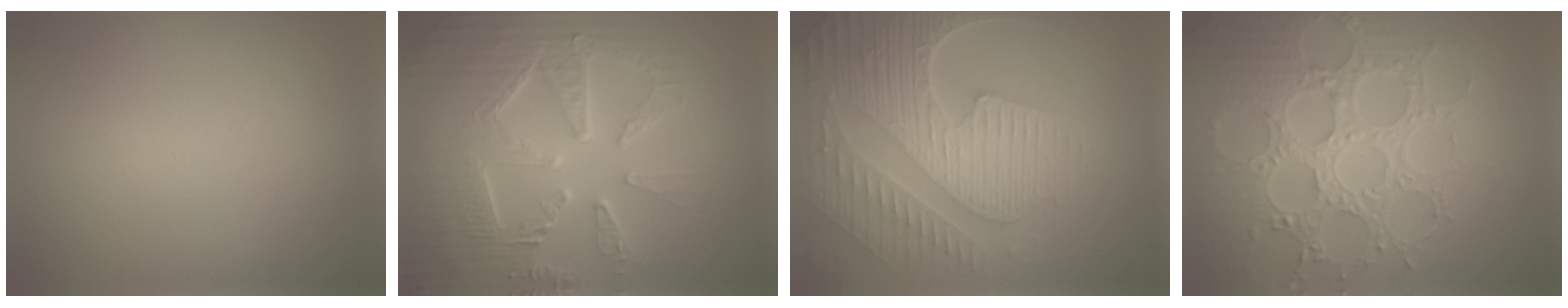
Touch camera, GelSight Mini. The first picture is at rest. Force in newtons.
{"total": 9.3, "press": 6.7, "slide": 6.4}
{"total": 9.4, "press": 6.4, "slide": 6.9}
{"total": 8.3, "press": 6.5, "slide": 5.1}